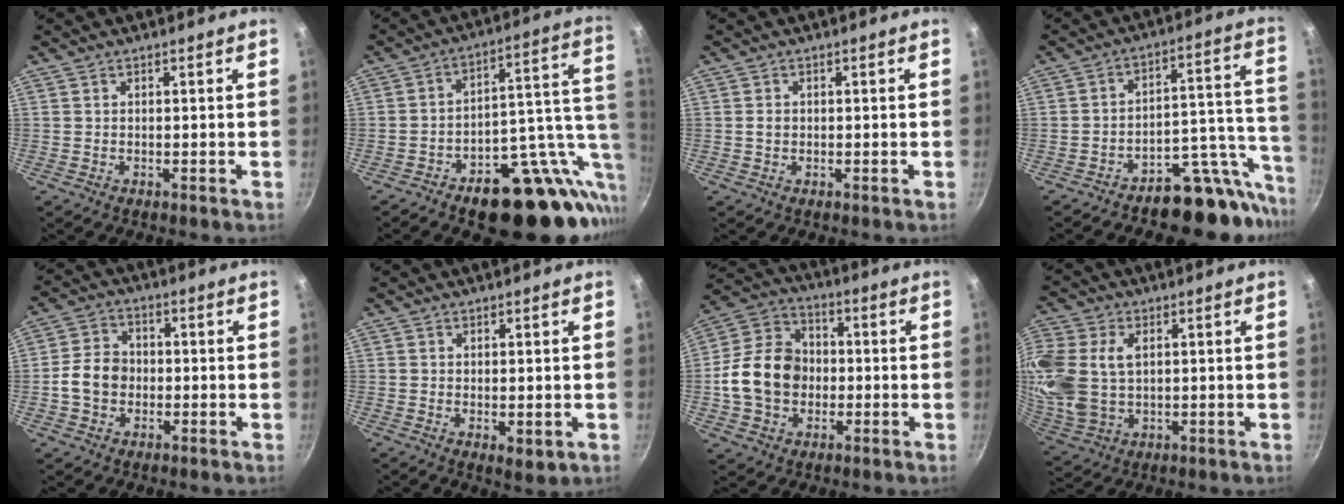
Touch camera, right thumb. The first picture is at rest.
{"total": 23.4, "force": [-7.1, 12.7, 18.3], "torque": [-0.189, 0.040, -0.090]}
{"total": 1.0, "force": [-0.1, 0.8, 0.5], "torque": [-0.006, 0.003, -0.002]}
{"total": 15.1, "force": [-11.6, 6.8, 6.8], "torque": [-0.012, 0.104, -0.173]}
{"total": 7.2, "force": [-1.2, 5.9, 4.0], "torque": [-0.048, 0.020, -0.032]}
{"total": 3.0, "force": [-0.2, 1.4, 2.6], "torque": [-0.039, -0.014, 0.000]}
{"total": 14.8, "force": [-1.5, 11.9, 8.7], "torque": [-0.129, 0.028, -0.039]}
{"total": 15.9, "force": [2.7, 11.3, 10.8], "torque": [-0.246, -0.003, 0.059]}